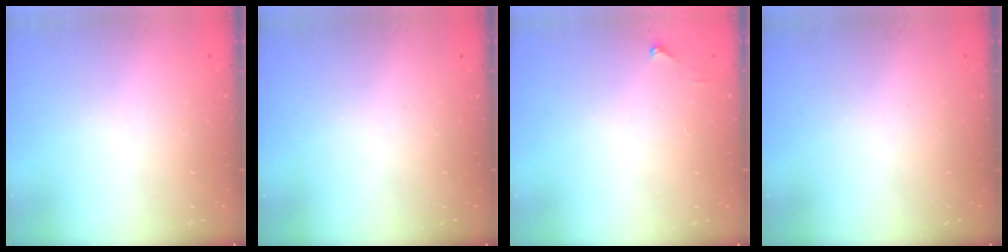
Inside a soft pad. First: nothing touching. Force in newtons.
{"total": 0.0}
{"total": 3.5, "press": 3.4, "slide": 0.4}
{"total": 0.0}